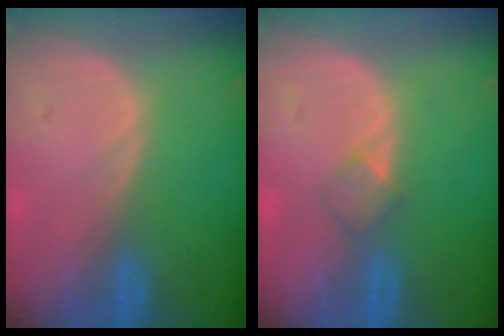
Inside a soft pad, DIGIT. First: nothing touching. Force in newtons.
{"total": 2.0, "press": 2.0, "slide": 0.2}